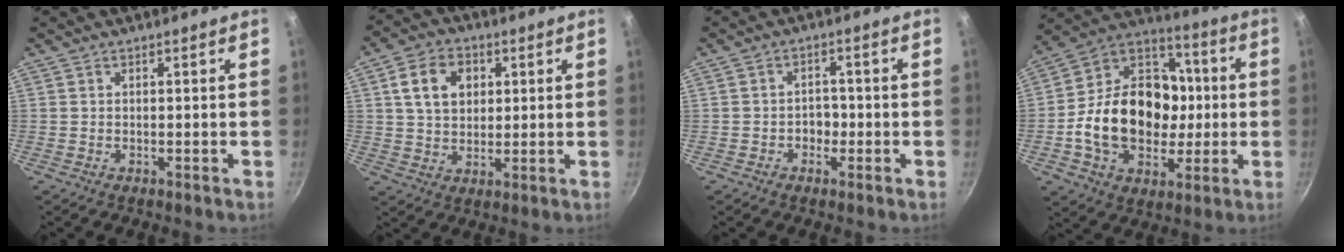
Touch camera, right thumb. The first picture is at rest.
{"total": 9.9, "force": [2.8, 7.3, 6.0], "torque": [-0.085, 0.003, 0.044]}
{"total": 3.0, "force": [-1.0, 2.4, 1.4], "torque": [0.002, 0.013, -0.018]}
{"total": 23.6, "force": [-2.0, 17.8, 15.3], "torque": [-0.217, 0.042, -0.039]}